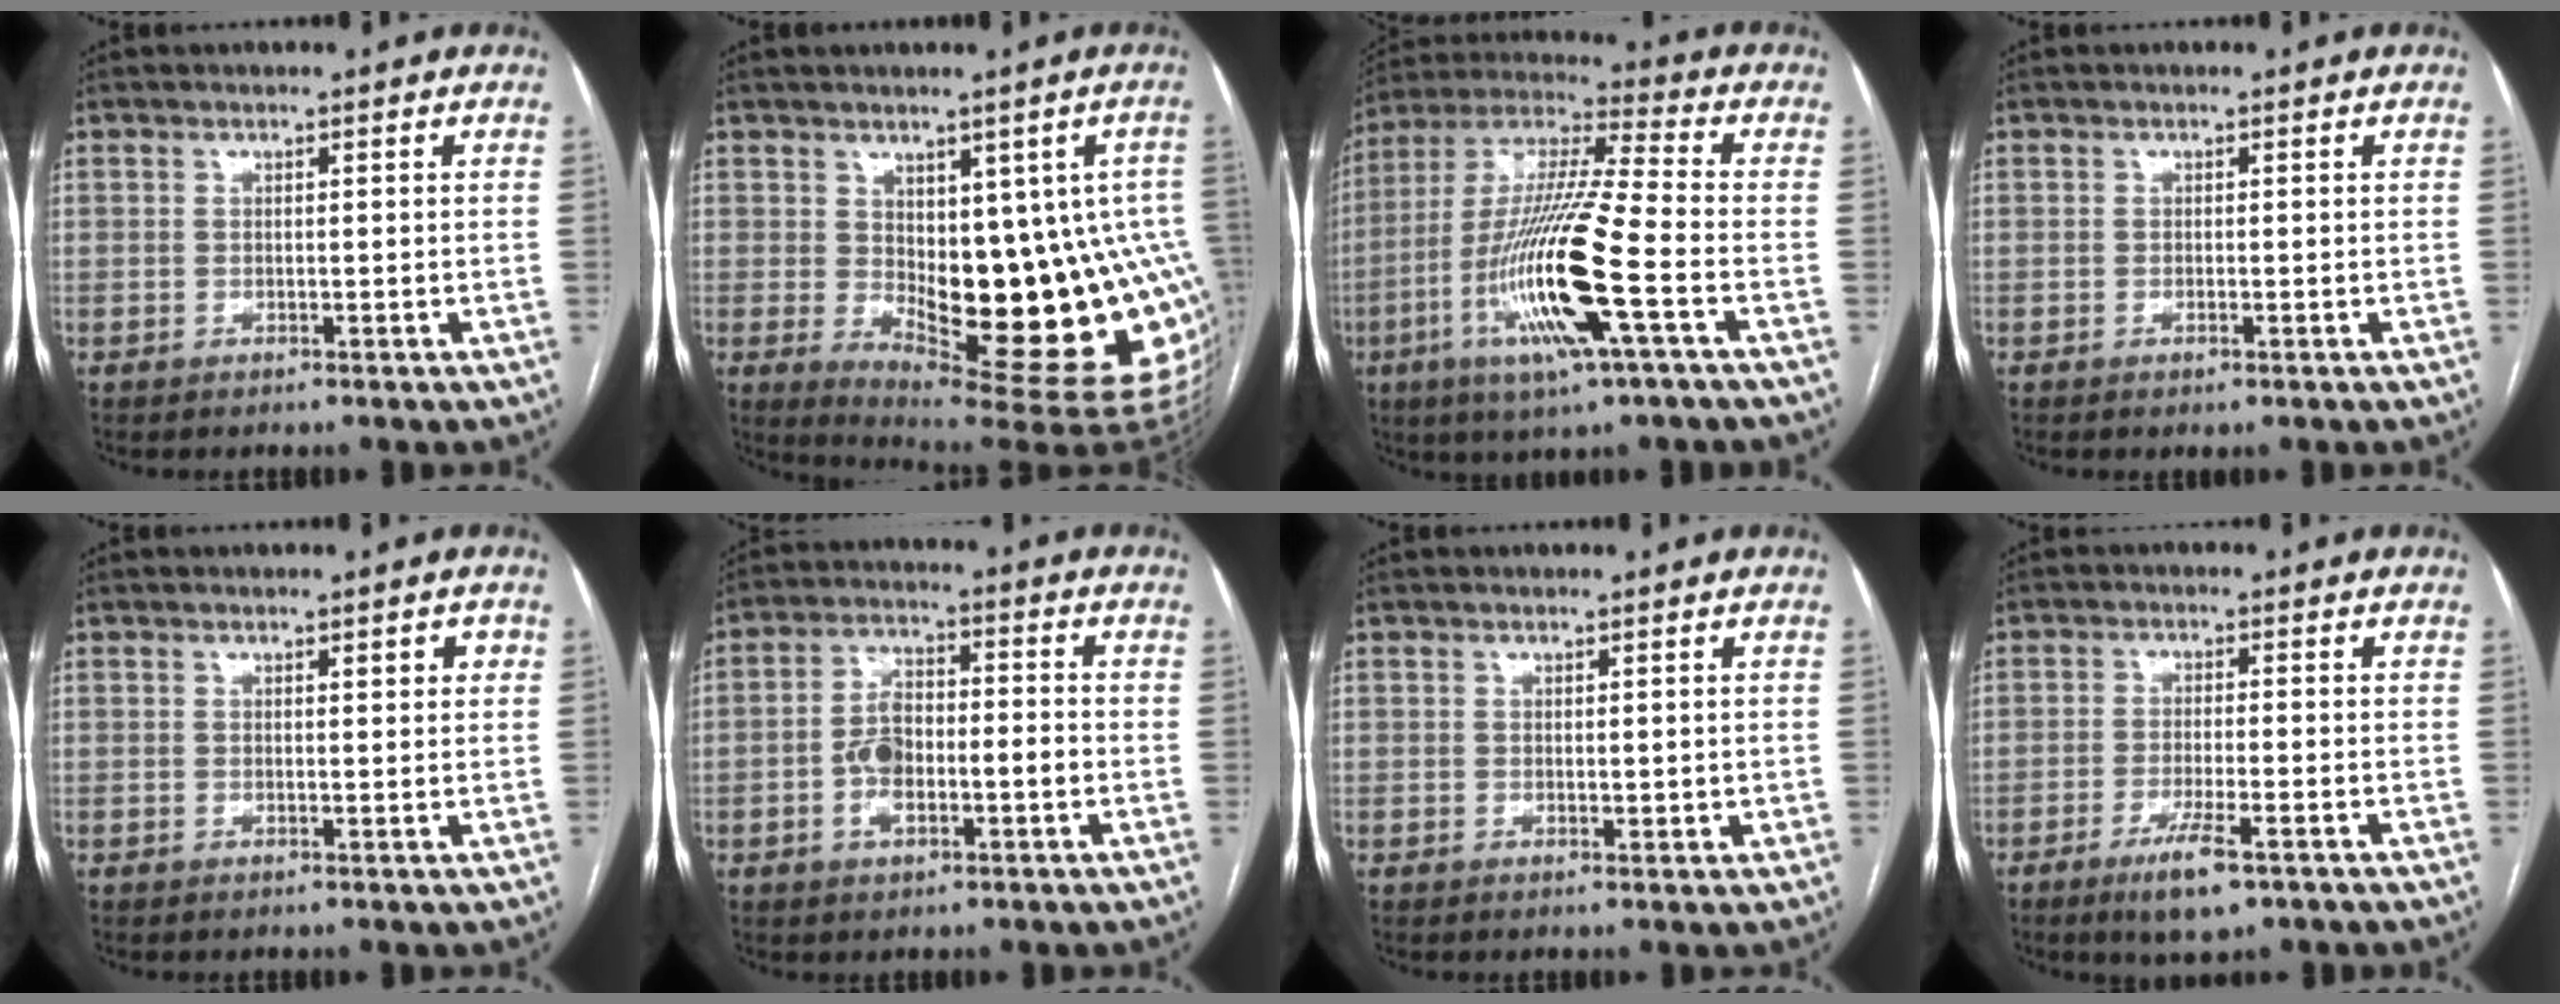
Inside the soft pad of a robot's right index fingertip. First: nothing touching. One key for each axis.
{"total": 19.5, "fx": -2.1, "fy": 7.0, "fz": 18.1, "tx": -0.152, "ty": 0.013, "tz": -0.003}
{"total": 18.6, "fx": -6.0, "fy": 0.8, "fz": 17.6, "tx": -0.360, "ty": -0.017, "tz": -0.114}
{"total": 0.7, "fx": -0.4, "fy": 0.0, "fz": 0.5, "tx": -0.007, "ty": -0.001, "tz": -0.005}
{"total": 1.7, "fx": 0.7, "fy": 0.5, "fz": 1.4, "tx": -0.017, "ty": 0.002, "tz": 0.008}
{"total": 7.7, "fx": -1.8, "fy": 3.6, "fz": 6.5, "tx": -0.135, "ty": 0.022, "tz": -0.031}
{"total": 1.3, "fx": 0.3, "fy": 0.7, "fz": 1.1, "tx": -0.015, "ty": -0.006, "tz": 0.007}
{"total": 6.3, "fx": -3.7, "fy": 0.9, "fz": 5.0, "tx": -0.094, "ty": -0.012, "tz": -0.060}